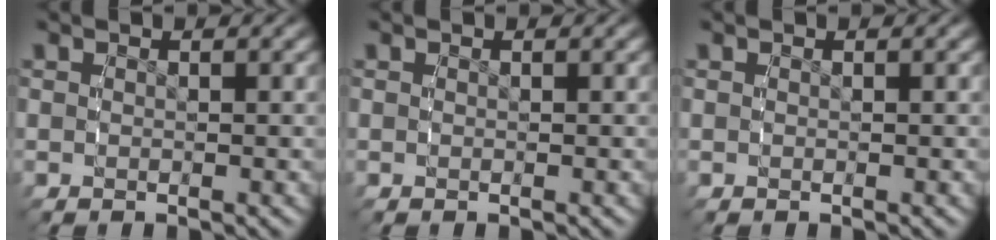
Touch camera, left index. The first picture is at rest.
{"total": 0.0}
{"total": 0.0}